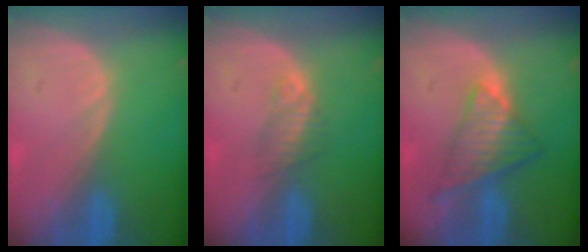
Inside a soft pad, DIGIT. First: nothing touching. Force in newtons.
{"total": 2.3, "press": 2.1, "slide": 0.8}
{"total": 7.4, "press": 6.4, "slide": 3.6}